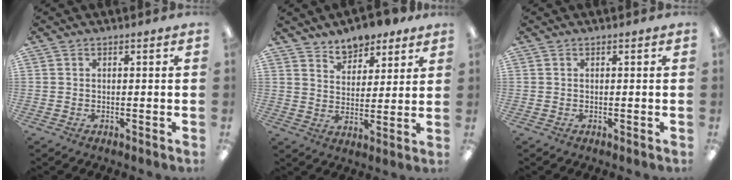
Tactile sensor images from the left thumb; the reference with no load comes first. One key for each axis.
{"total": 7.3, "fx": 6.5, "fy": 3.3, "fz": 0.7, "tx": -0.009, "ty": -0.045, "tz": 0.118}
{"total": 0.0}